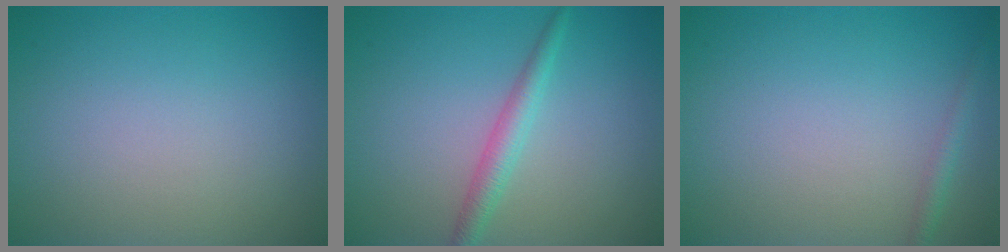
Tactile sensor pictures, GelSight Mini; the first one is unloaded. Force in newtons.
{"total": 2.2, "press": 2.2, "slide": 0.1}
{"total": 1.1, "press": 1.1, "slide": 0.1}